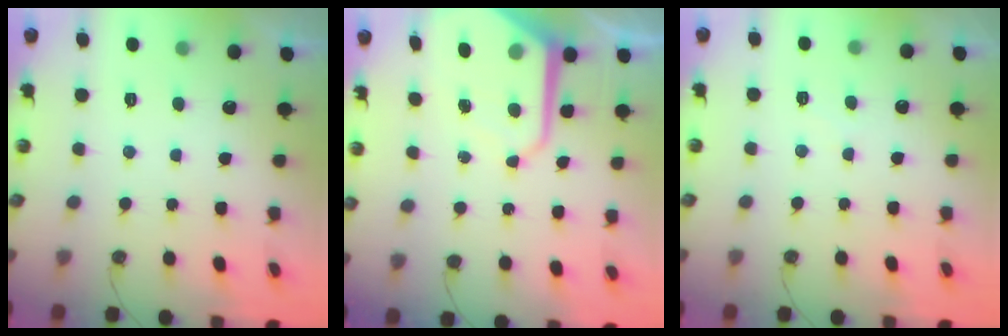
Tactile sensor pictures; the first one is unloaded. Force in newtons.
{"total": 10.1, "press": 10.0, "slide": 0.7}
{"total": 4.1, "press": 4.1, "slide": 0.5}